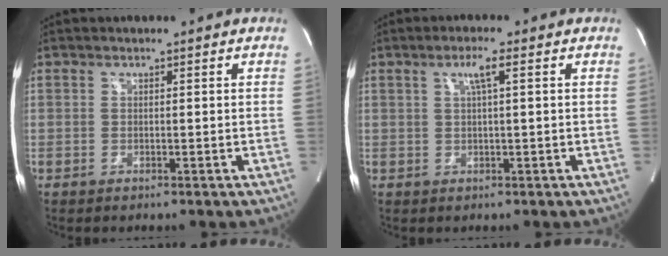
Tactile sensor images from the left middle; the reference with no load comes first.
{"total": 2.7, "force": [1.0, -0.1, 2.5], "torque": [-0.050, 0.003, 0.018]}